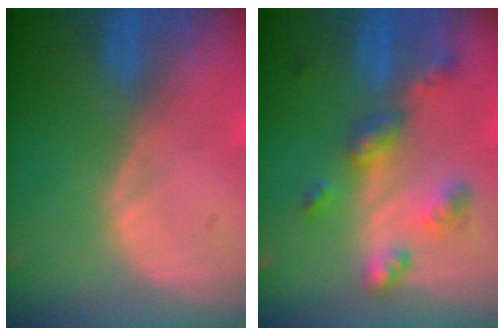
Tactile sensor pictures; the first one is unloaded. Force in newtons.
{"total": 6.8, "press": 6.0, "slide": 3.2}